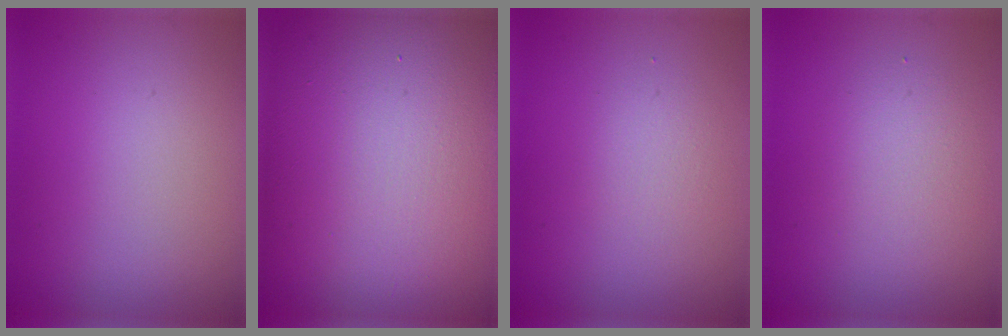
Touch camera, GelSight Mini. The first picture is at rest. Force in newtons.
{"total": 23.4, "press": 23.4, "slide": 1.4}
{"total": 1.6, "press": 1.6, "slide": 0.1}
{"total": 2.6, "press": 2.6, "slide": 0.1}